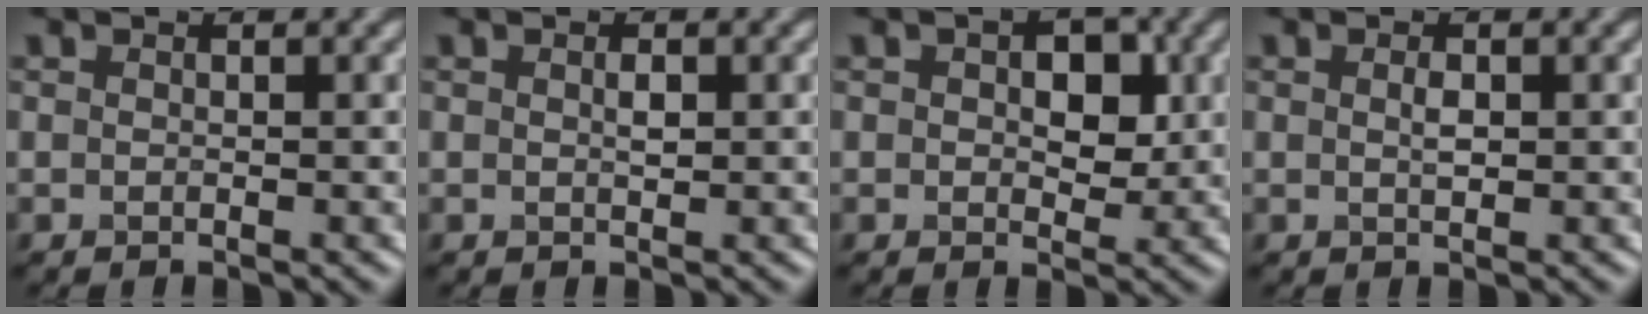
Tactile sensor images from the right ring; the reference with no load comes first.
{"total": 0.9, "force": [0.2, 0.4, 0.8], "torque": [-0.016, 0.001, 0.004]}
{"total": 4.2, "force": [0.7, 2.5, 3.3], "torque": [-0.042, -0.001, 0.006]}
{"total": 1.1, "force": [0.2, 0.5, 1.0], "torque": [-0.022, 0.000, 0.004]}